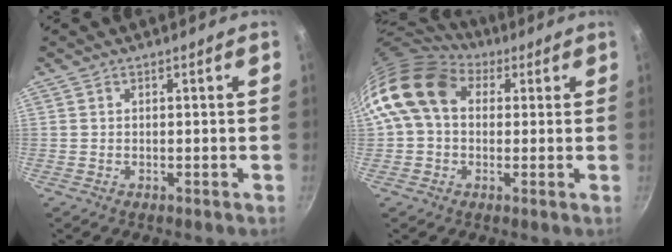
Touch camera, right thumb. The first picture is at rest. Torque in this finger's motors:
{"motor_torque": [0.88, 0.95, 0.97, -0.90, 0.20]}